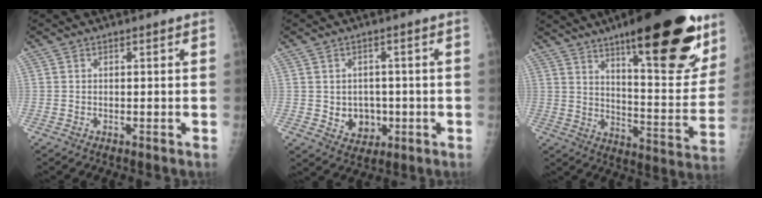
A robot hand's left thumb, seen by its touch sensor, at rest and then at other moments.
{"total": 5.9, "force": [-0.8, 5.1, 2.9], "torque": [-0.012, 0.004, 0.001]}
{"total": 27.9, "force": [16.4, 7.5, 21.2], "torque": [-0.264, -0.070, 0.242]}